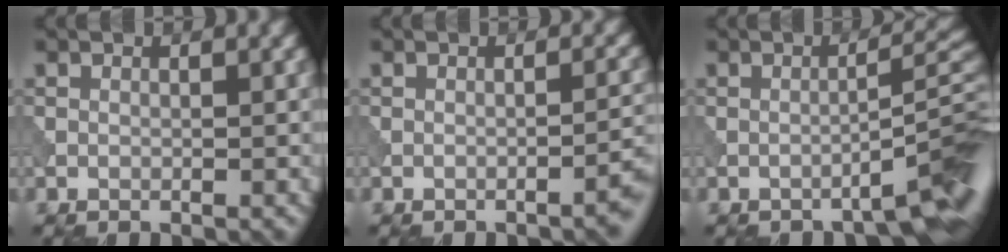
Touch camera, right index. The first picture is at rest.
{"total": 2.5, "force": [-1.4, 0.6, 2.0], "torque": [-0.018, 0.012, -0.026]}
{"total": 5.5, "force": [-3.7, 0.8, 4.0], "torque": [-0.043, 0.024, -0.057]}